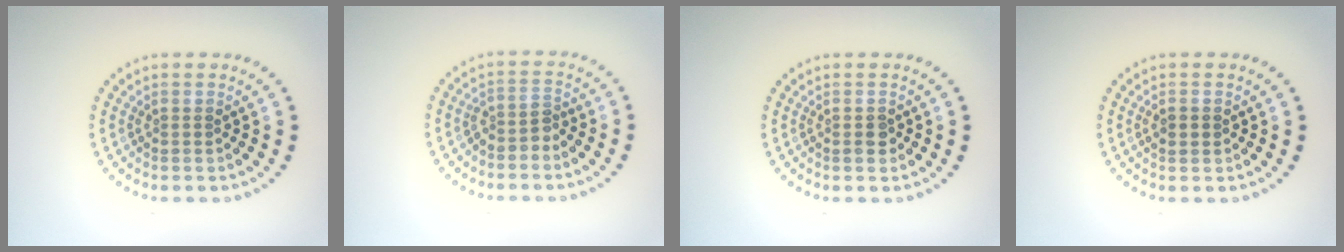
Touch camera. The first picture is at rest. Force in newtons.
{"total": 1.8, "press": 1.4, "slide": 1.1}
{"total": 1.1, "press": 1.1, "slide": 0.2}
{"total": 1.7, "press": 1.7, "slide": 0.2}